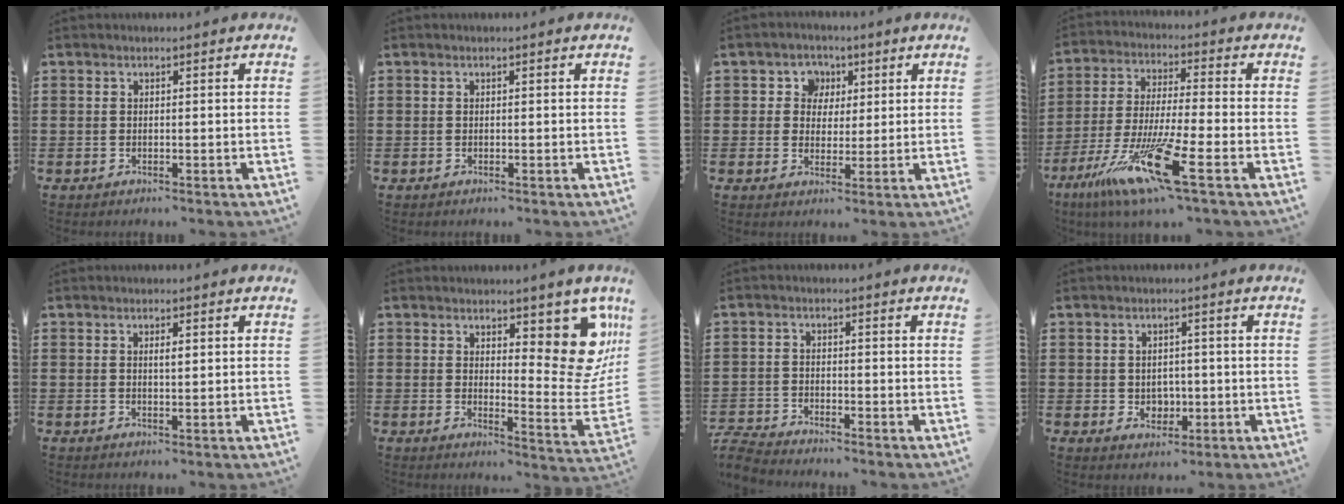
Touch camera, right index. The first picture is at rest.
{"total": 0.0}
{"total": 4.0, "force": [1.2, 3.8, 0.6], "torque": [-0.037, 0.013, 0.018]}
{"total": 16.2, "force": [-9.6, 1.7, 13.0], "torque": [-0.272, -0.001, -0.171]}
{"total": 1.7, "force": [0.4, 0.4, 1.6], "torque": [-0.031, 0.003, 0.004]}
{"total": 10.3, "force": [5.7, 3.8, 7.7], "torque": [-0.091, -0.048, 0.101]}
{"total": 3.0, "force": [-3.0, 0.1, 0.2], "torque": [-0.022, -0.006, -0.068]}
{"total": 2.6, "force": [-0.2, 2.3, 1.2], "torque": [-0.025, 0.004, -0.009]}